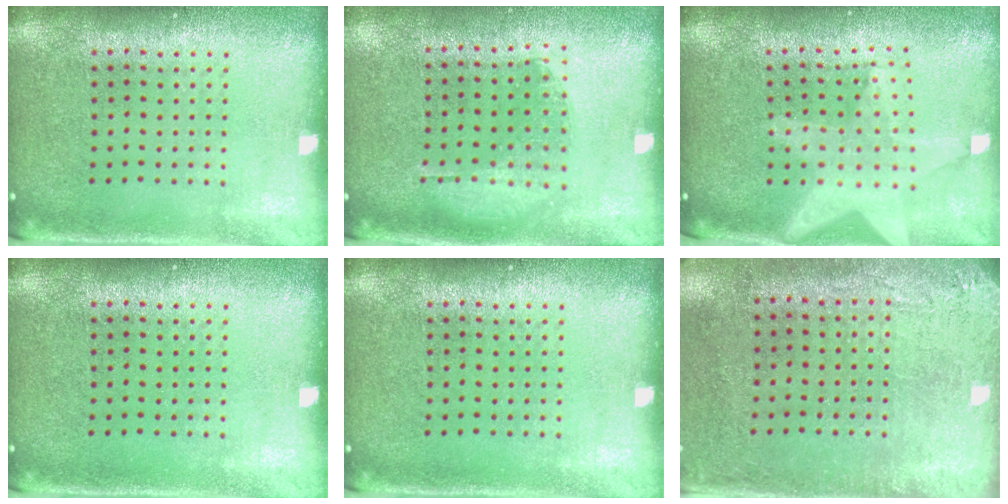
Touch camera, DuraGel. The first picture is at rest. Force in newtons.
{"total": 1.0, "press": 0.9, "slide": 0.4}
{"total": 1.9, "press": 1.6, "slide": 1.0}
{"total": 0.0}
{"total": 0.0}
{"total": 2.8, "press": 2.4, "slide": 1.6}